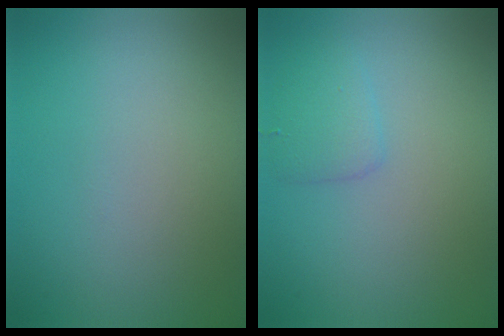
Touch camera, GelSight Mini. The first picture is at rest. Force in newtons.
{"total": 1.7, "press": 1.7, "slide": 0.1}